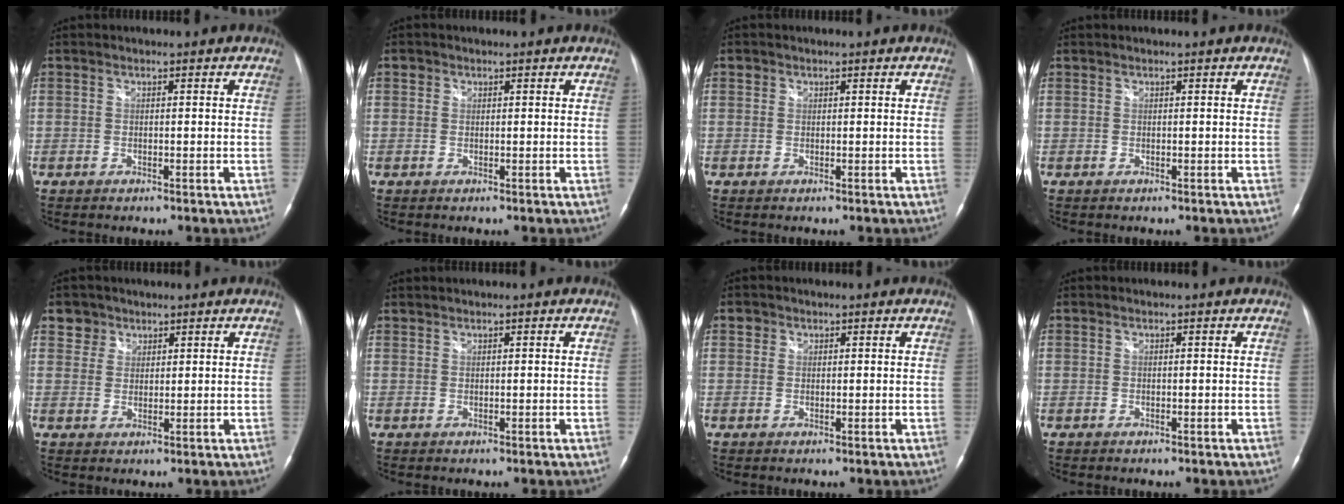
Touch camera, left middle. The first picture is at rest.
{"total": 0.8, "force": [0.4, 0.7, 0.1], "torque": [0.005, 0.004, 0.005]}
{"total": 0.7, "force": [0.4, 0.6, 0.1], "torque": [0.003, 0.005, 0.005]}
{"total": 0.0}
{"total": 3.2, "force": [2.1, 2.4, -0.3], "torque": [0.013, 0.007, 0.033]}
{"total": 0.7, "force": [0.7, -0.1, 0.0], "torque": [-0.006, 0.008, 0.020]}
{"total": 1.2, "force": [0.6, 1.0, 0.1], "torque": [0.007, 0.003, 0.006]}
{"total": 0.0}